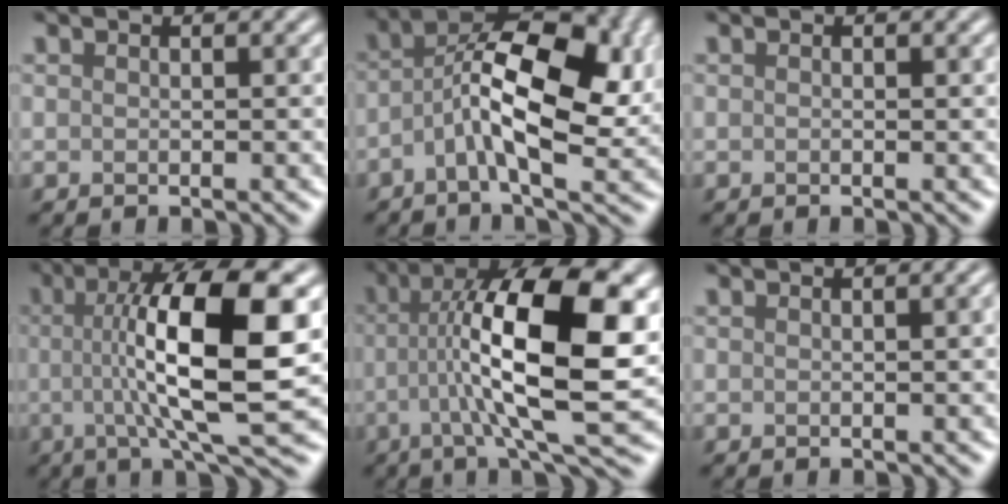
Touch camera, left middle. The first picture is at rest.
{"total": 9.8, "force": [-0.6, 3.9, 9.0], "torque": [-0.157, 0.017, -0.020]}
{"total": 0.0}
{"total": 12.0, "force": [0.8, 2.7, 11.7], "torque": [-0.163, 0.012, 0.012]}
{"total": 13.1, "force": [0.0, 3.4, 12.7], "torque": [-0.210, 0.017, -0.002]}
{"total": 1.0, "force": [0.1, 0.2, 0.9], "torque": [-0.011, 0.005, 0.001]}